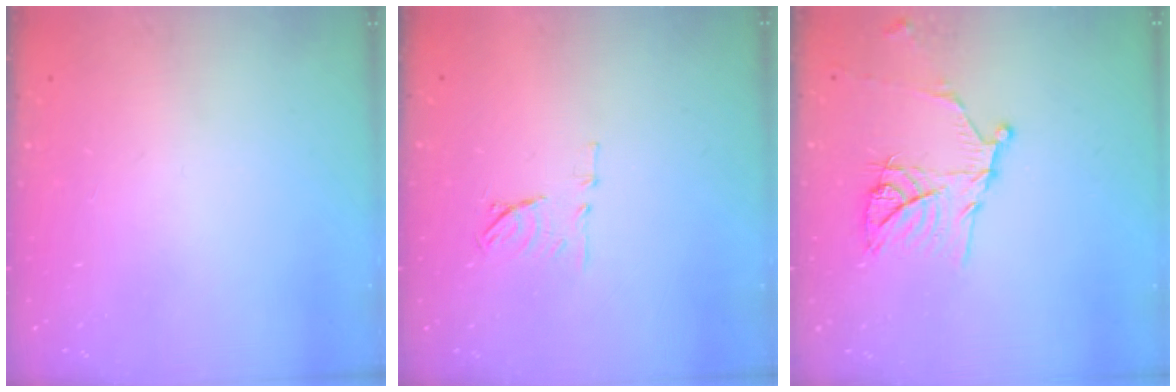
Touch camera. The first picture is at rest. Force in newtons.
{"total": 7.6, "press": 7.6, "slide": 0.8}
{"total": 13.8, "press": 13.7, "slide": 0.8}